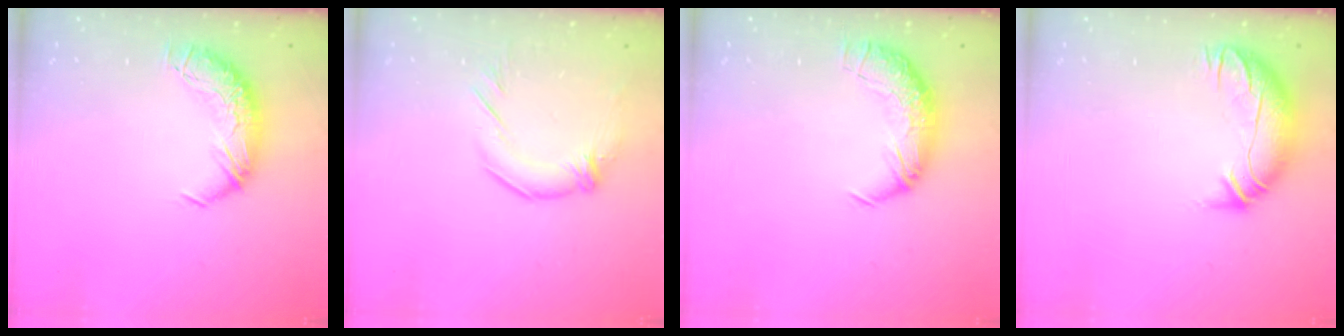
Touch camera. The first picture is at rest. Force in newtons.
{"total": 1.6, "press": 0.0, "slide": 1.6}
{"total": 2.3, "press": 1.0, "slide": 2.1}
{"total": 3.5, "press": 2.3, "slide": 2.7}